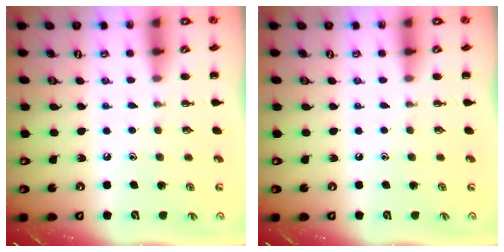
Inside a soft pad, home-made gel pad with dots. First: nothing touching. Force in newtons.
{"total": 0.0}